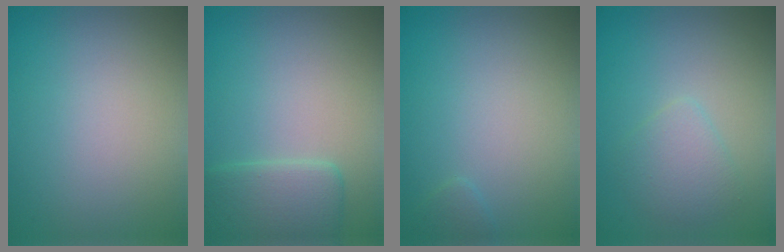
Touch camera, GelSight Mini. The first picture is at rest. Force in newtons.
{"total": 3.5, "press": 3.5, "slide": 0.3}
{"total": 0.7, "press": 0.7, "slide": 0.0}
{"total": 2.3, "press": 2.3, "slide": 0.0}